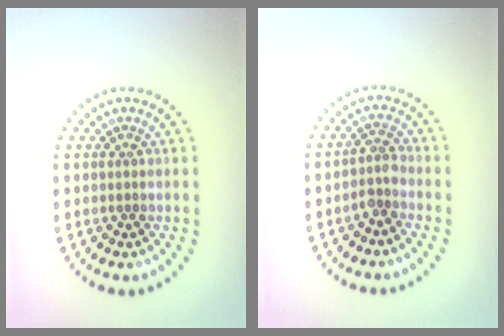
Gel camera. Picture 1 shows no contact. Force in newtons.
{"total": 1.8, "press": 1.4, "slide": 1.2}